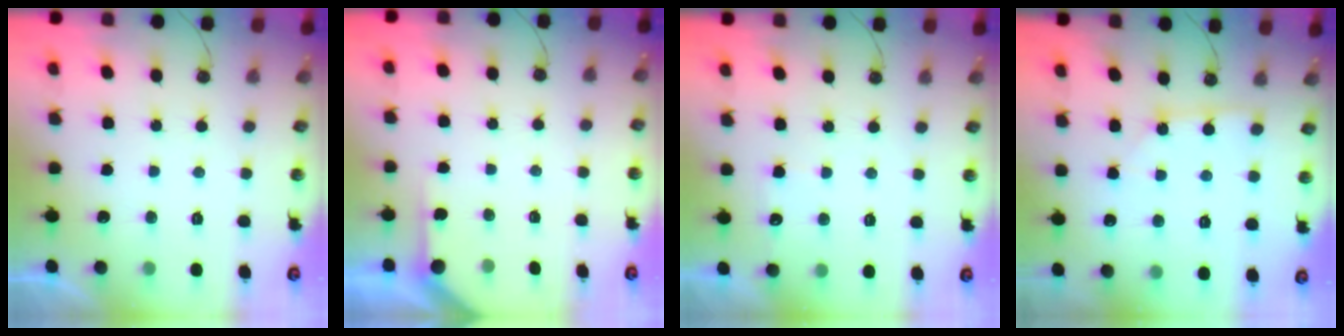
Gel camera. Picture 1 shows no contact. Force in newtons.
{"total": 2.3, "press": 2.3, "slide": 0.2}
{"total": 4.4, "press": 4.4, "slide": 0.4}
{"total": 2.0, "press": 2.0, "slide": 0.3}